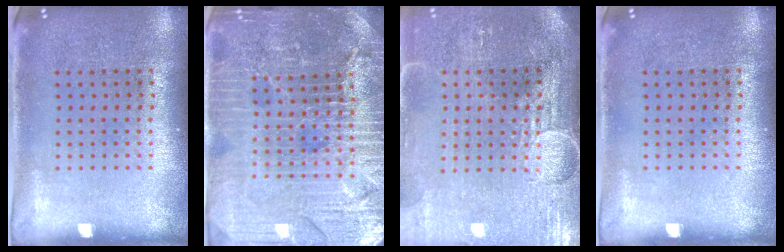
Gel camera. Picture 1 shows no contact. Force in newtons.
{"total": 5.2, "press": 4.8, "slide": 2.1}
{"total": 3.7, "press": 3.4, "slide": 1.5}
{"total": 0.0}